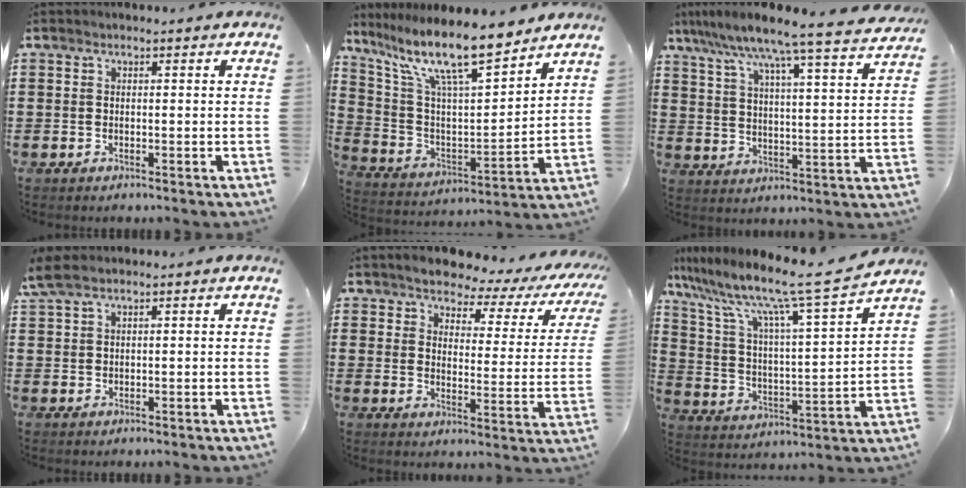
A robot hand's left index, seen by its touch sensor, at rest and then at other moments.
{"total": 13.3, "force": [10.5, 2.4, 7.9], "torque": [-0.182, -0.056, 0.178]}
{"total": 7.5, "force": [6.6, -0.6, 3.5], "torque": [-0.095, -0.048, 0.104]}
{"total": 2.6, "force": [1.7, 0.7, 1.9], "torque": [-0.042, 0.002, 0.031]}
{"total": 4.3, "force": [4.0, 0.8, 1.4], "torque": [-0.045, -0.033, 0.061]}
{"total": 11.7, "force": [9.6, -0.3, 6.7], "torque": [-0.165, -0.066, 0.153]}